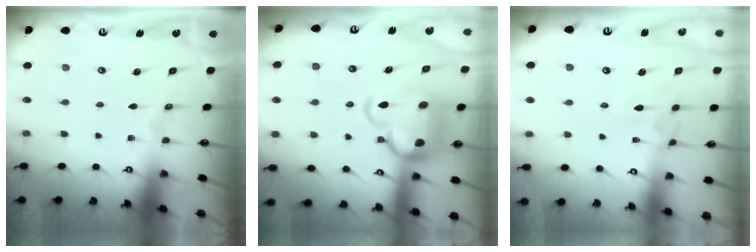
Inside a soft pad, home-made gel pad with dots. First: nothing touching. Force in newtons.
{"total": 8.6, "press": 8.4, "slide": 2.0}
{"total": 3.0, "press": 3.0, "slide": 0.2}